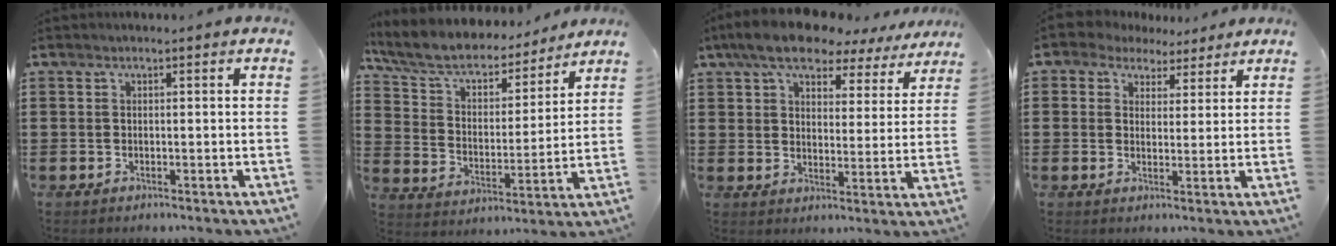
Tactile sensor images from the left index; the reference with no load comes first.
{"total": 7.1, "force": [6.1, 2.3, 2.8], "torque": [-0.083, -0.037, 0.103]}
{"total": 8.6, "force": [7.3, 2.7, 3.6], "torque": [-0.095, -0.025, 0.133]}
{"total": 3.5, "force": [2.4, 2.5, 0.4], "torque": [-0.024, 0.003, 0.043]}